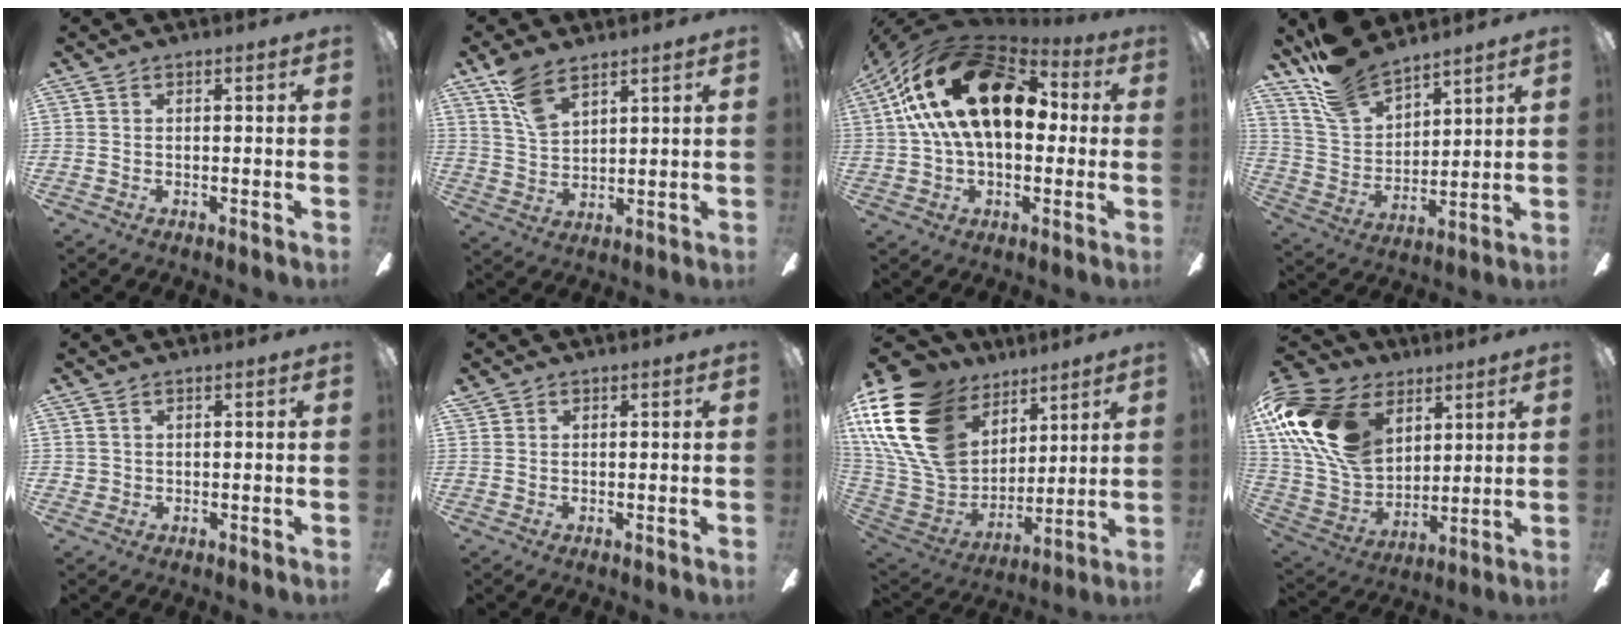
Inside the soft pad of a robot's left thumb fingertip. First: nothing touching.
{"total": 8.9, "force": [6.6, 3.8, 4.5], "torque": [-0.092, -0.027, 0.125]}
{"total": 24.8, "force": [8.3, 14.4, 18.4], "torque": [-0.350, -0.014, 0.140]}
{"total": 13.3, "force": [11.5, 5.1, 4.3], "torque": [-0.106, -0.073, 0.219]}
{"total": 1.3, "force": [0.9, 1.0, 0.2], "torque": [-0.004, 0.002, 0.016]}
{"total": 1.1, "force": [0.9, 0.5, -0.1], "torque": [0.002, 0.000, 0.018]}
{"total": 25.9, "force": [10.7, 18.3, 14.9], "torque": [-0.332, -0.052, 0.216]}
{"total": 23.1, "force": [10.3, 15.6, 13.7], "torque": [-0.315, -0.038, 0.187]}